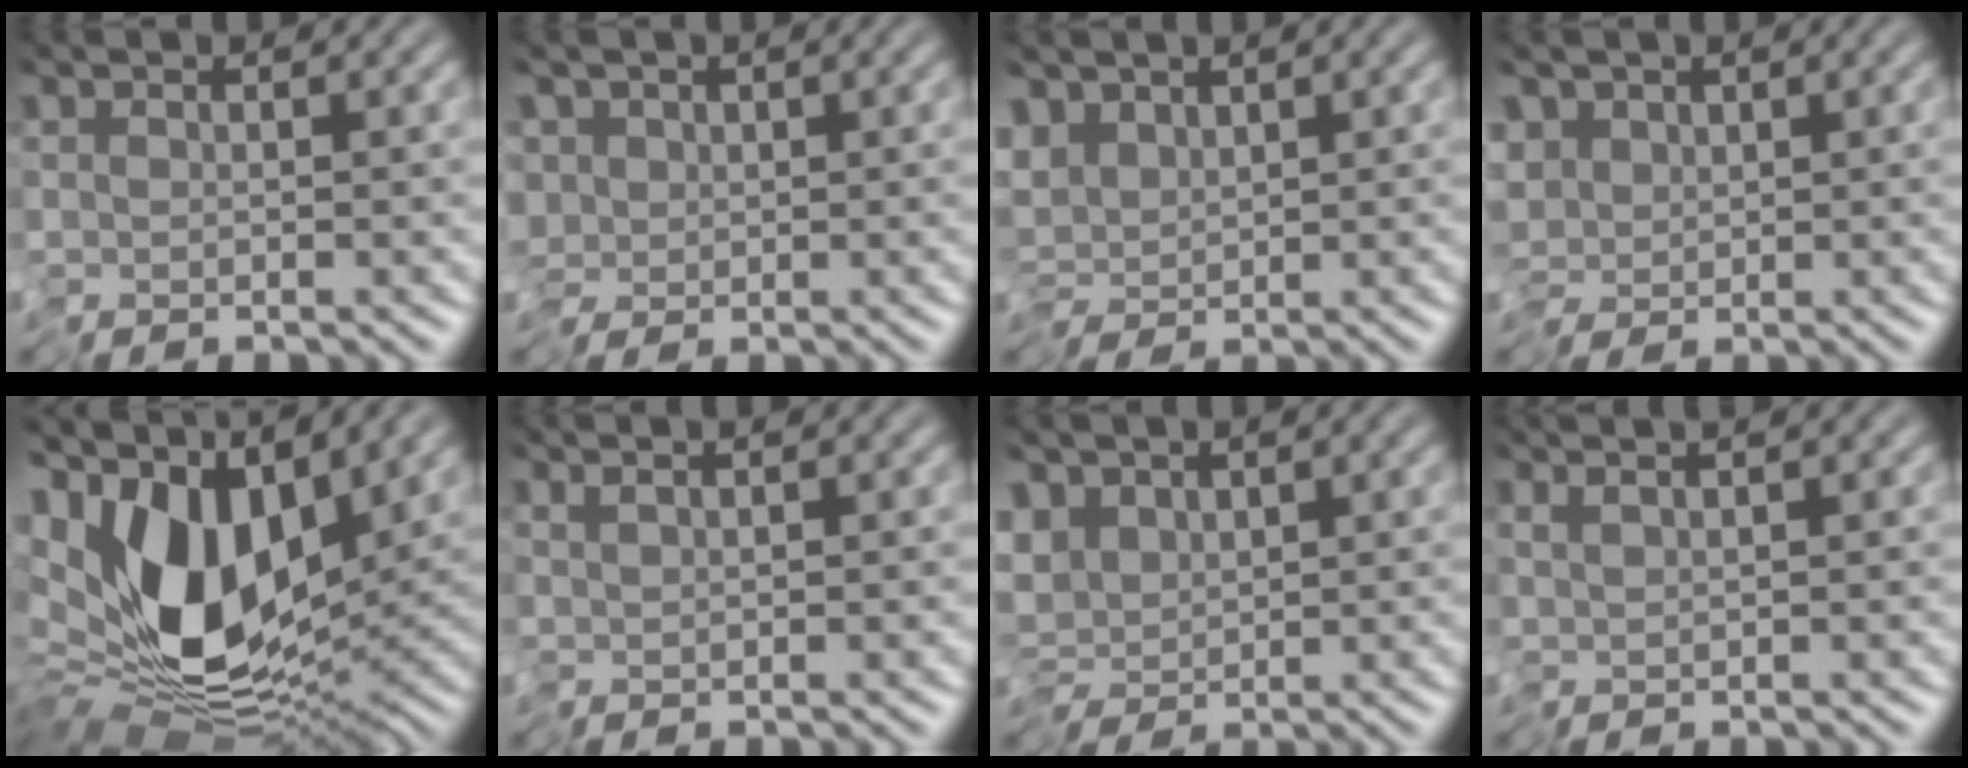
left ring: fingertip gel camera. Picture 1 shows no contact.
{"total": 2.7, "force": [-0.7, 1.9, 1.9], "torque": [-0.036, 0.011, -0.019]}
{"total": 2.9, "force": [0.4, 1.7, 2.2], "torque": [-0.040, 0.003, 0.003]}
{"total": 2.7, "force": [-0.3, 1.7, 2.0], "torque": [-0.030, 0.009, -0.016]}
{"total": 13.8, "force": [1.6, 7.9, 11.2], "torque": [-0.214, -0.020, 0.032]}
{"total": 0.9, "force": [0.4, -0.2, 0.8], "torque": [-0.012, 0.006, 0.009]}
{"total": 3.6, "force": [0.2, 2.4, 2.7], "torque": [-0.041, 0.001, -0.001]}
{"total": 1.6, "force": [1.0, -0.4, 1.2], "torque": [-0.022, 0.008, 0.022]}